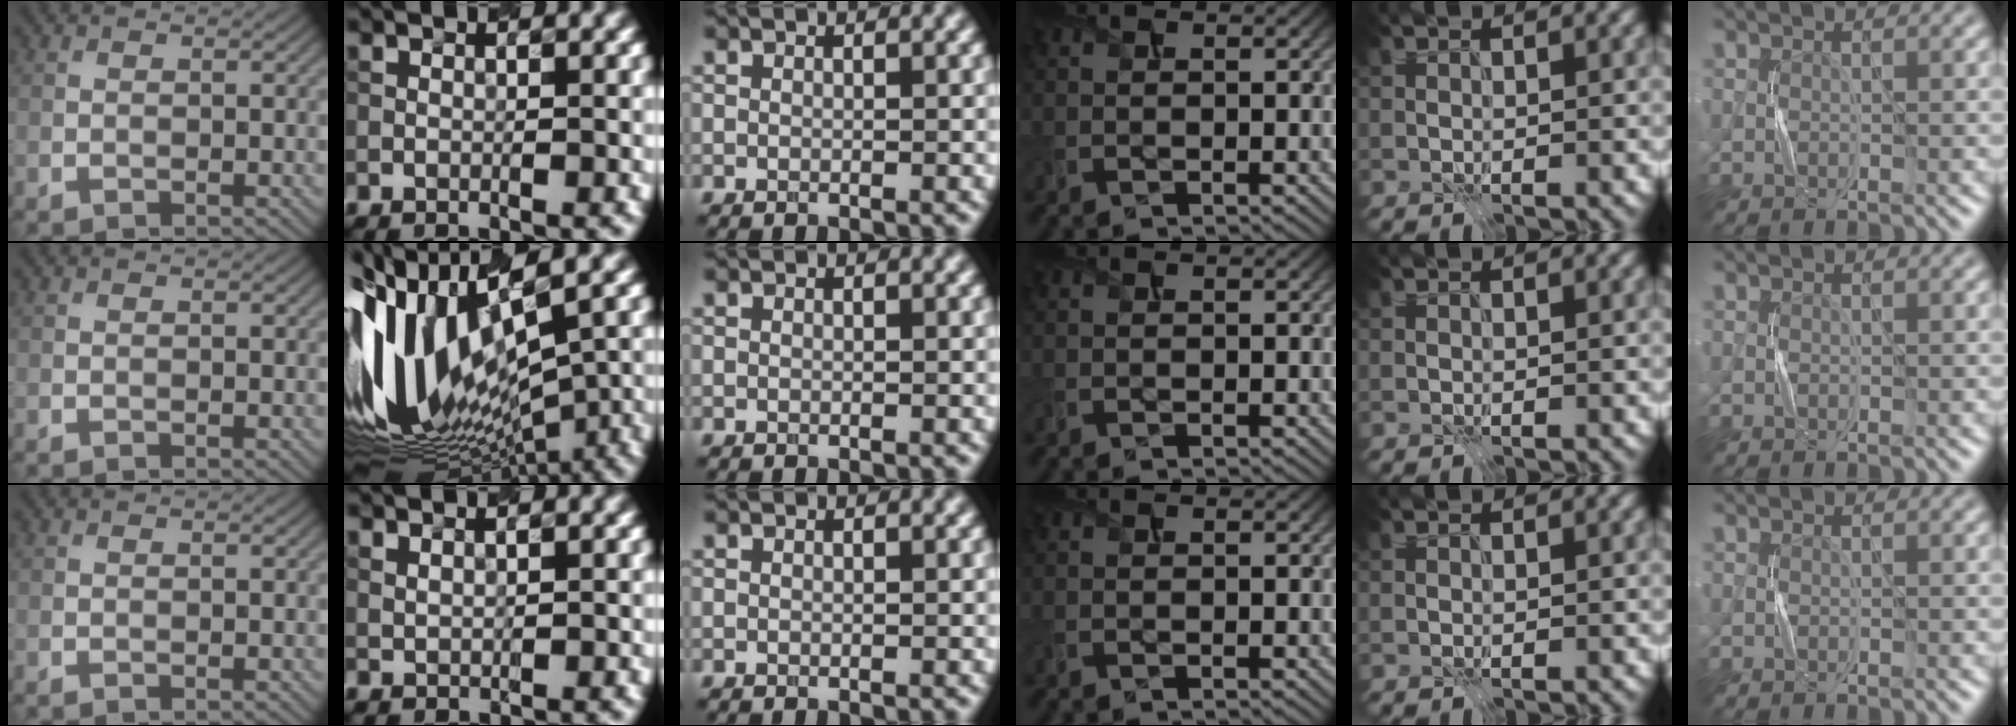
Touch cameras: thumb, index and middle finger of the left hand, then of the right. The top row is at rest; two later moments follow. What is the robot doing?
{"motion": "press", "object": "sticky note"}